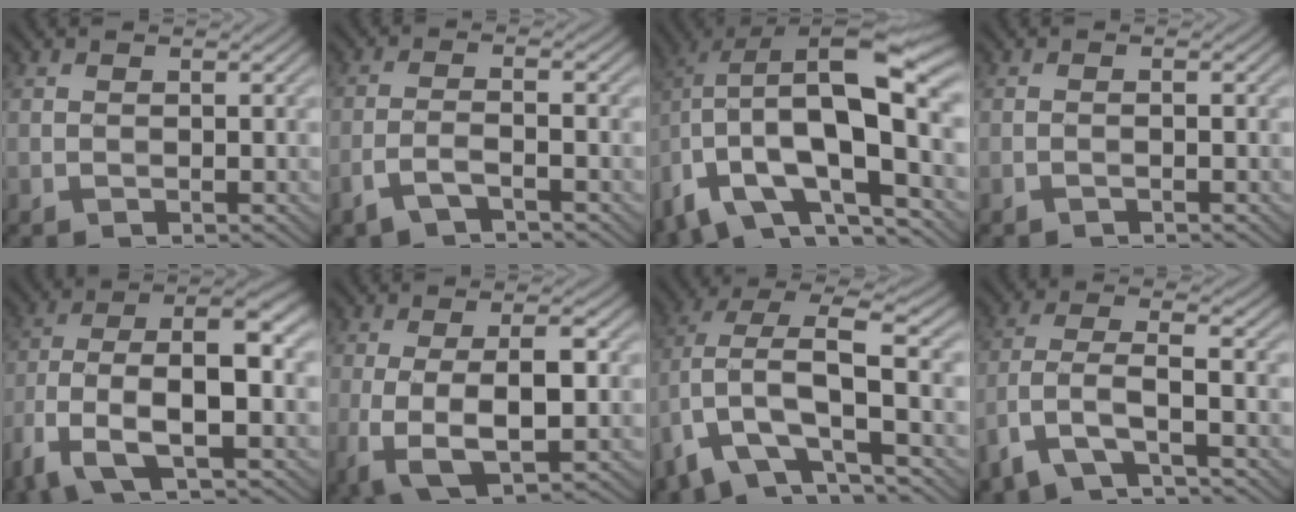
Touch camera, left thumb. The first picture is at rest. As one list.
[{"total": 3.7, "force": [-2.5, 0.9, 2.6], "torque": [-0.059, 0.001, -0.059]}, {"total": 19.1, "force": [-3.0, 9.0, 16.6], "torque": [-0.284, -0.014, -0.041]}, {"total": 0.8, "force": [-0.5, 0.0, 0.6], "torque": [-0.012, 0.004, -0.012]}, {"total": 12.3, "force": [-4.3, 5.0, 10.4], "torque": [-0.208, -0.004, -0.086]}, {"total": 8.4, "force": [-1.5, 2.9, 7.7], "torque": [-0.150, -0.007, -0.026]}, {"total": 12.6, "force": [-3.3, 5.2, 11.0], "torque": [-0.238, 0.004, -0.067]}, {"total": 7.3, "force": [-4.1, 2.4, 5.5], "torque": [-0.122, -0.001, -0.094]}]